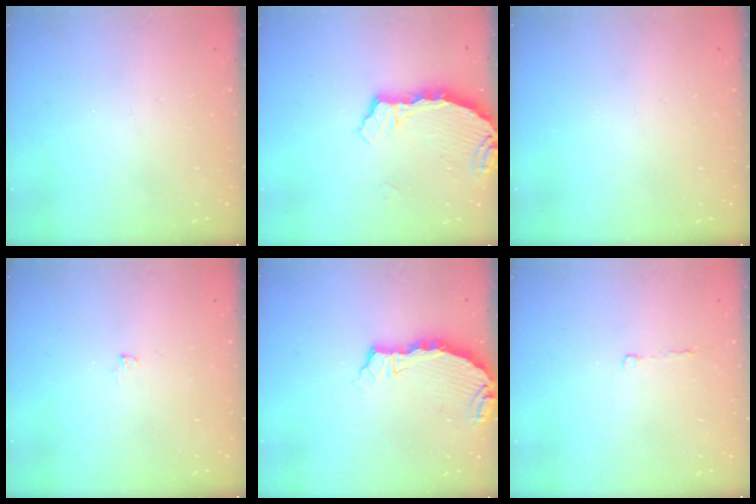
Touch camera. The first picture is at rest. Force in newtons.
{"total": 4.0, "press": 4.0, "slide": 0.2}
{"total": 0.0}
{"total": 5.8, "press": 5.2, "slide": 2.6}
{"total": 5.1, "press": 5.1, "slide": 0.1}
{"total": 2.2, "press": 2.2, "slide": 0.4}